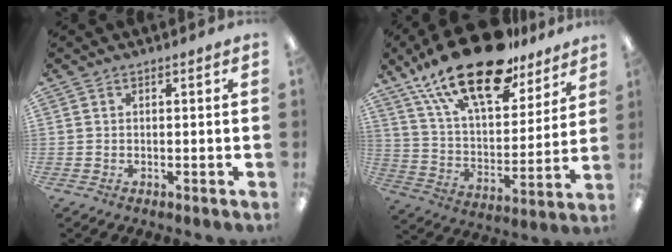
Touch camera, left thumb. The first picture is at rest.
{"total": 23.7, "force": [16.8, 9.1, 14.1], "torque": [-0.259, -0.100, 0.290]}